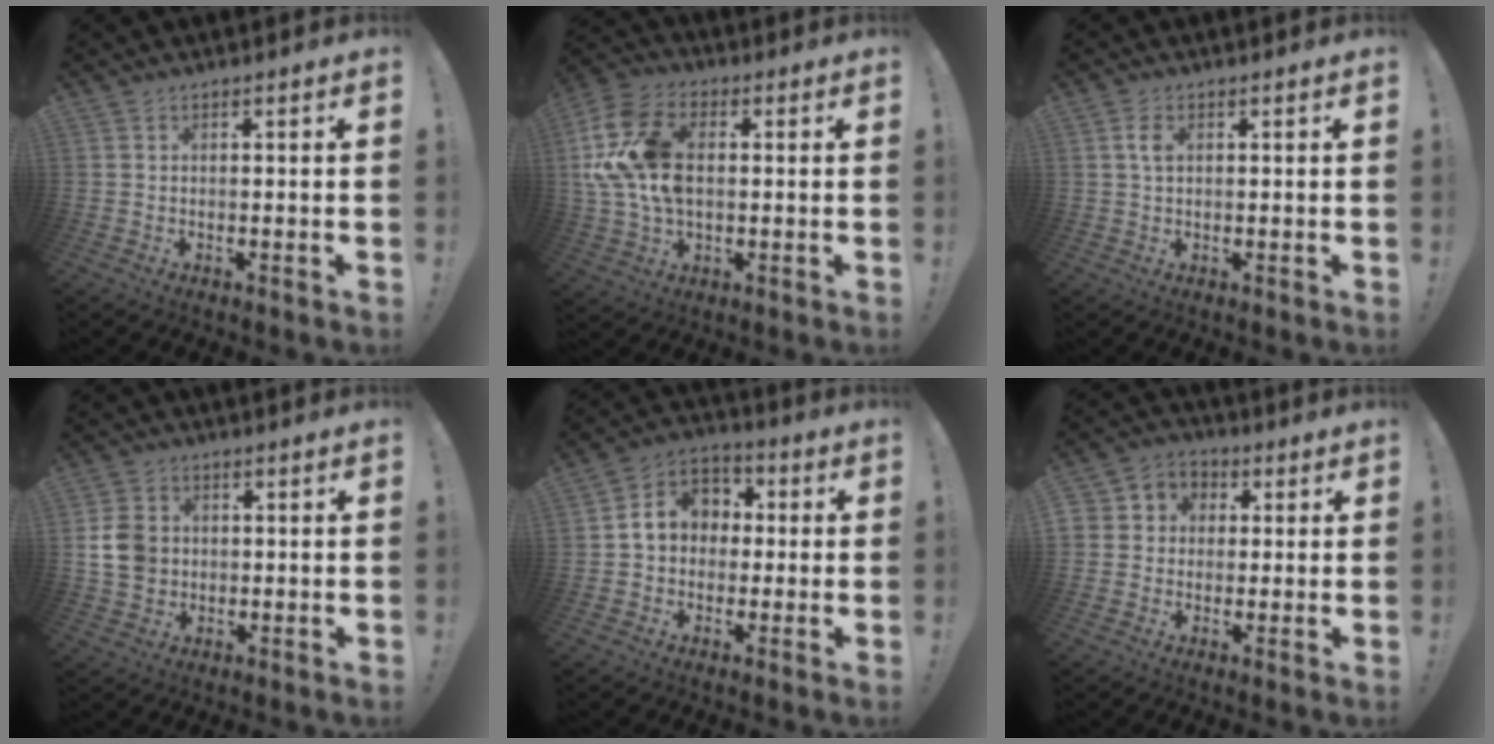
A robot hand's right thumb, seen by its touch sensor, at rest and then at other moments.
{"total": 17.6, "force": [1.7, 11.8, 12.9], "torque": [-0.254, 0.007, 0.032]}
{"total": 3.4, "force": [0.9, 2.0, 2.5], "torque": [-0.039, 0.001, 0.013]}
{"total": 8.6, "force": [0.5, 7.4, 4.4], "torque": [-0.083, 0.009, 0.013]}
{"total": 9.0, "force": [0.4, 8.0, 4.2], "torque": [-0.055, 0.011, 0.016]}
{"total": 6.4, "force": [-0.7, 6.1, 1.8], "torque": [-0.022, 0.014, -0.008]}